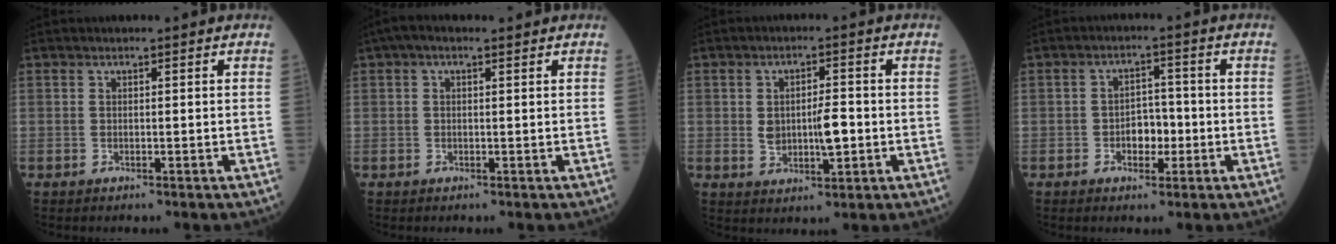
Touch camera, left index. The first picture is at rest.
{"total": 2.8, "force": [1.6, 1.1, 2.0], "torque": [-0.043, 0.025, 0.026]}
{"total": 5.9, "force": [-0.4, 2.4, 5.4], "torque": [-0.097, 0.003, -0.001]}
{"total": 4.2, "force": [-1.2, 2.6, 3.1], "torque": [-0.046, 0.010, -0.020]}